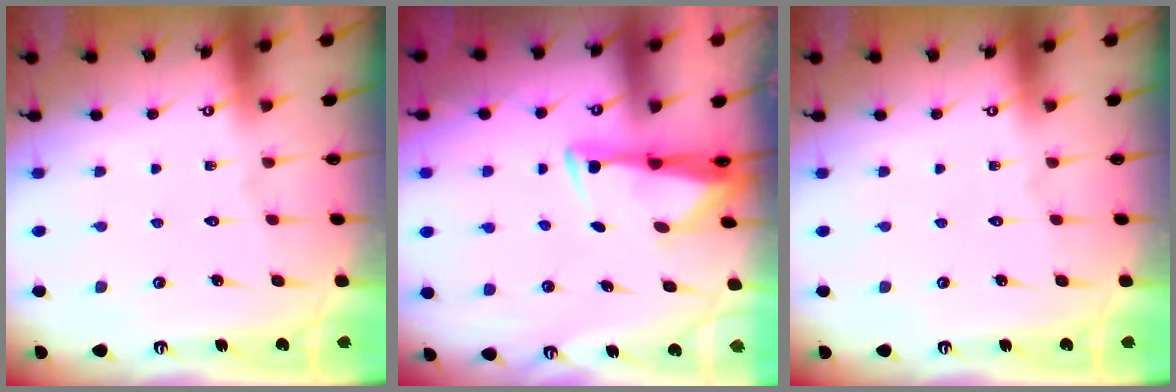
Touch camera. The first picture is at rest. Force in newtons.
{"total": 3.0, "press": 2.9, "slide": 0.9}
{"total": 0.0}